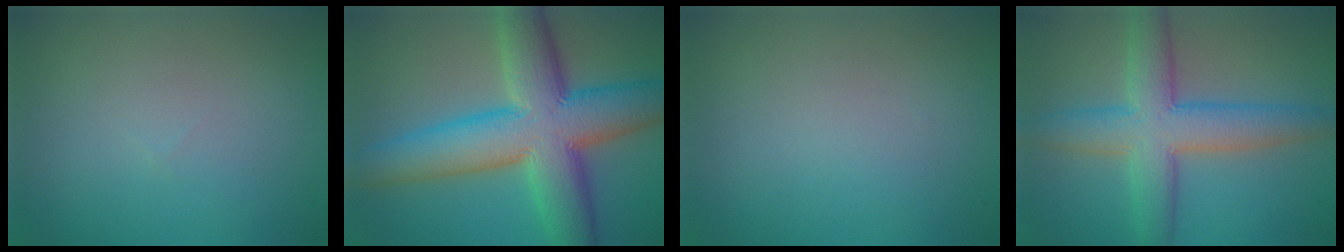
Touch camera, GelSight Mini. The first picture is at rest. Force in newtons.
{"total": 12.8, "press": 12.8, "slide": 0.2}
{"total": 0.0}
{"total": 7.4, "press": 7.4, "slide": 0.1}